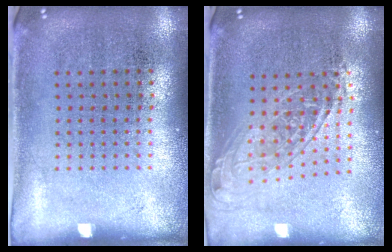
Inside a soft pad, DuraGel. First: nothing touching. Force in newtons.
{"total": 1.5, "press": 1.3, "slide": 0.8}